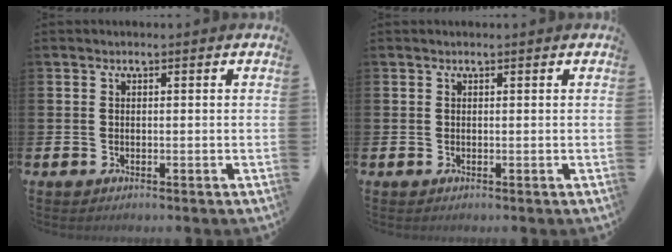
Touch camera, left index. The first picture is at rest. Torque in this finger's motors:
{"motor_torque": [0.39, -0.75, -0.29, 0.00]}